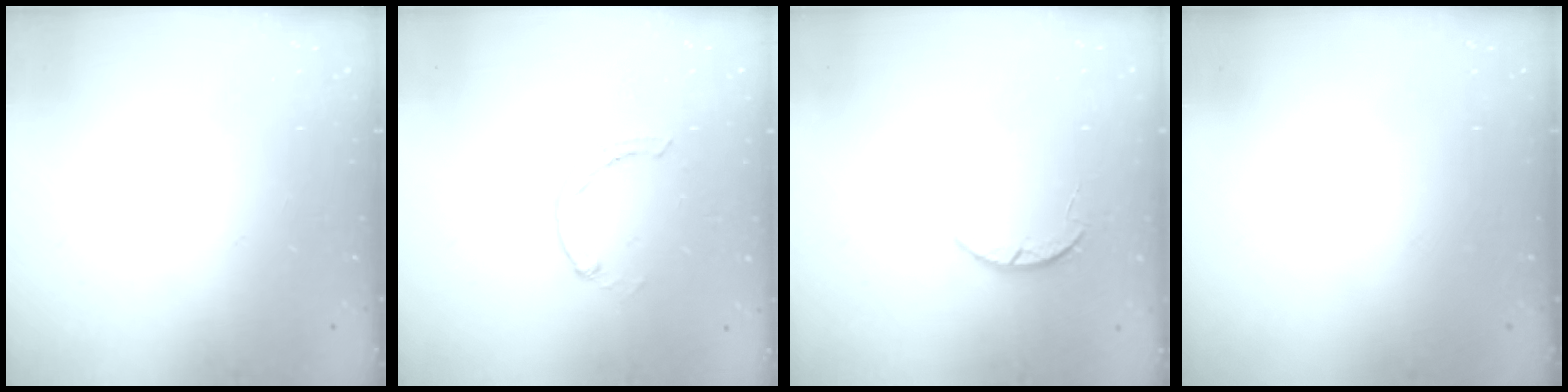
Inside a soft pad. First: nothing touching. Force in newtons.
{"total": 1.0, "press": 0.9, "slide": 0.3}
{"total": 1.9, "press": 1.9, "slide": 0.3}
{"total": 0.0}